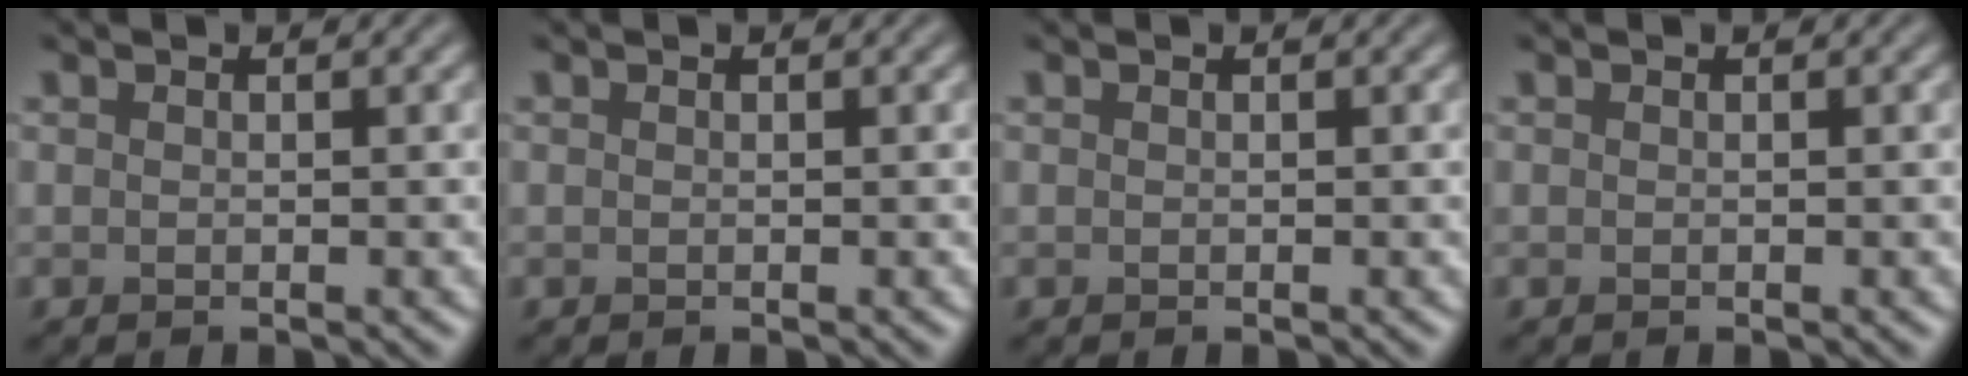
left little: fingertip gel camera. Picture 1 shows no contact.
{"total": 0.0}
{"total": 0.0}
{"total": 0.0}